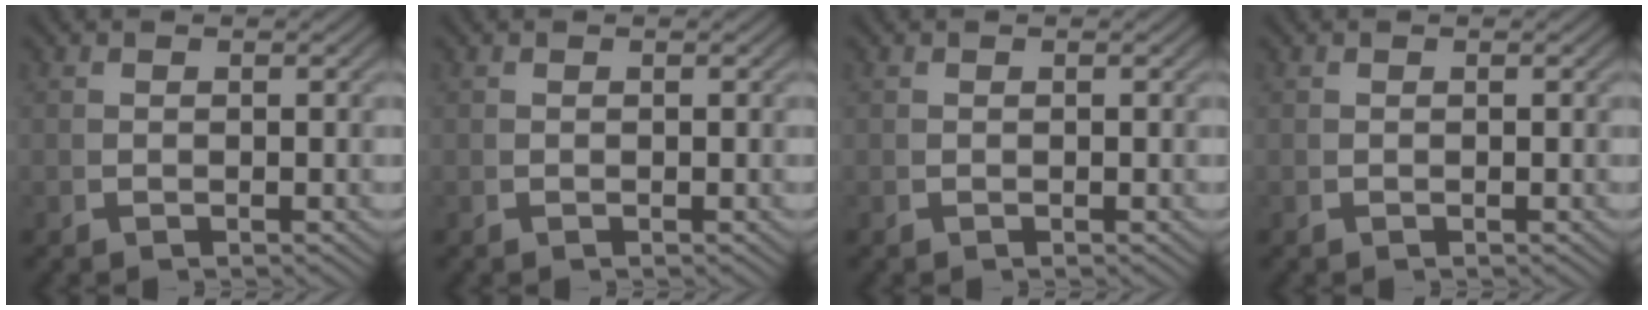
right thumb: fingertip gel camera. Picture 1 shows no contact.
{"total": 0.0}
{"total": 0.0}
{"total": 0.0}